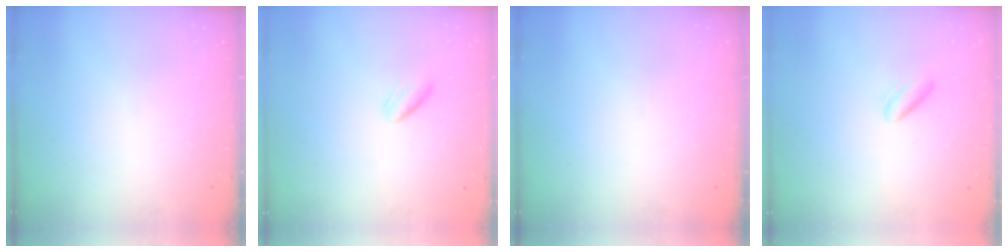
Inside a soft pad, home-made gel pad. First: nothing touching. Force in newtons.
{"total": 2.3, "press": 1.9, "slide": 1.2}
{"total": 0.0}
{"total": 2.4, "press": 2.1, "slide": 1.2}